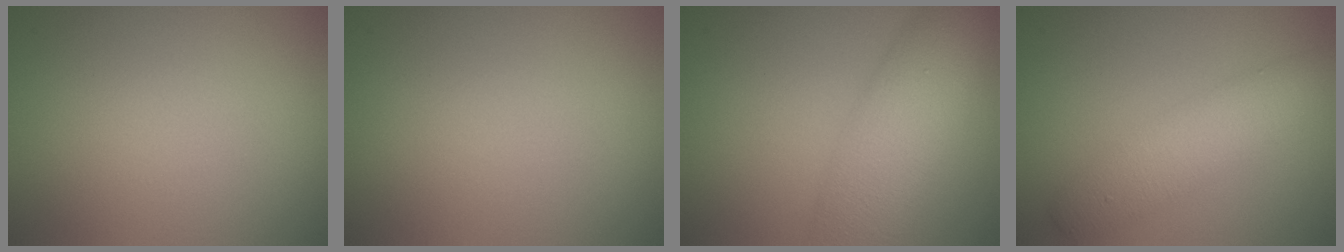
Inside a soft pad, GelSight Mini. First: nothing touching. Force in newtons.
{"total": 0.0}
{"total": 7.4, "press": 7.4, "slide": 0.2}
{"total": 4.1, "press": 4.1, "slide": 0.1}